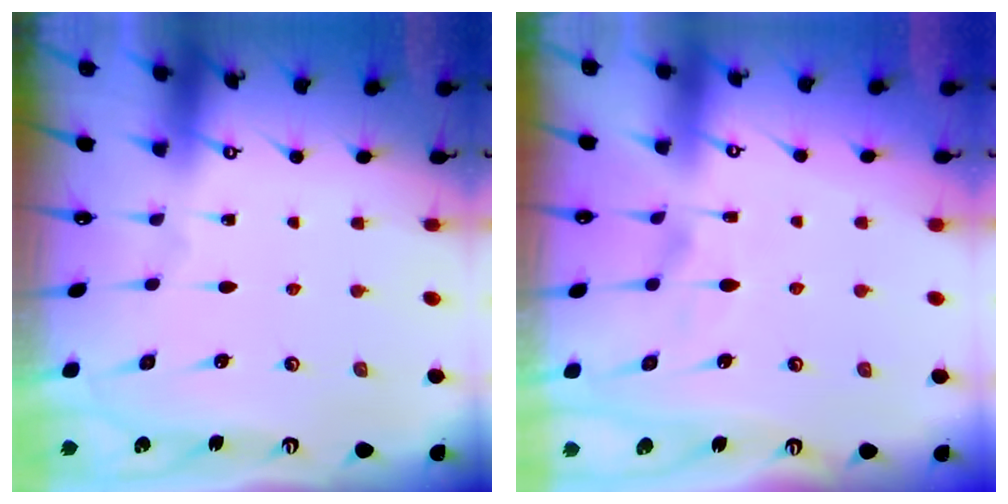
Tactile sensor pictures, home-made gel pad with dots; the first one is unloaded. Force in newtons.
{"total": 2.3, "press": 2.0, "slide": 1.2}